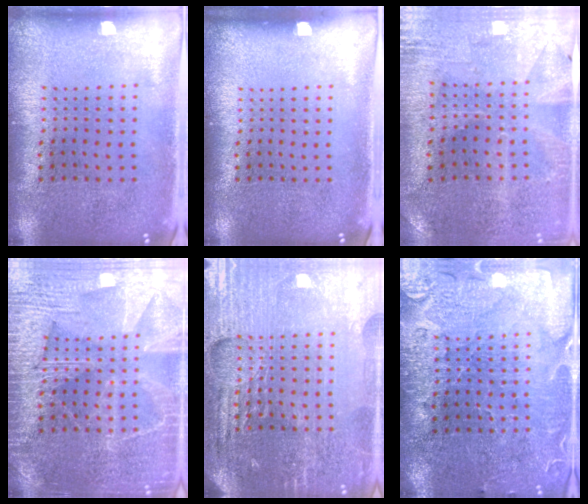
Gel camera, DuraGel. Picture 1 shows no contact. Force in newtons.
{"total": 0.0}
{"total": 0.7, "press": 0.6, "slide": 0.3}
{"total": 6.1, "press": 6.0, "slide": 0.8}
{"total": 4.7, "press": 4.4, "slide": 1.7}
{"total": 3.6, "press": 3.4, "slide": 1.3}